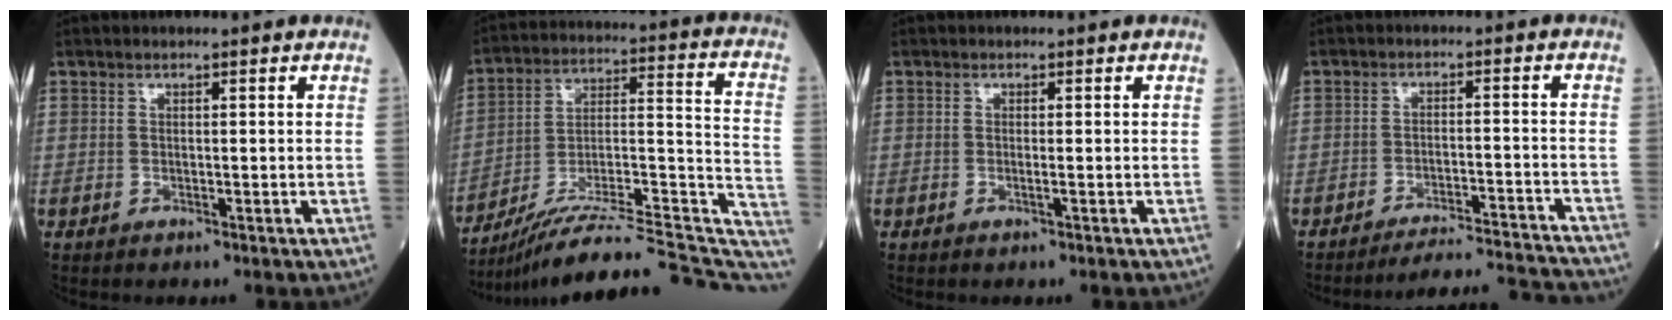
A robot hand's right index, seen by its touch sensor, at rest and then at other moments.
{"total": 26.4, "force": [-23.4, 1.6, 12.1], "torque": [-0.121, 0.017, -0.345]}
{"total": 0.7, "force": [-0.1, -0.1, 0.7], "torque": [-0.015, -0.001, -0.003]}
{"total": 12.6, "force": [-12.5, -1.0, 1.4], "torque": [-0.004, 0.004, -0.172]}